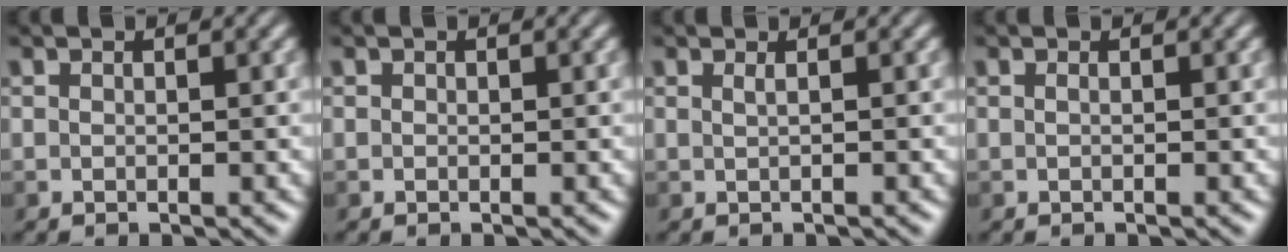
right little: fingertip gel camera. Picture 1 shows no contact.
{"total": 0.0}
{"total": 0.8, "force": [0.2, 0.3, 0.7], "torque": [-0.008, 0.001, -0.002]}
{"total": 0.0}